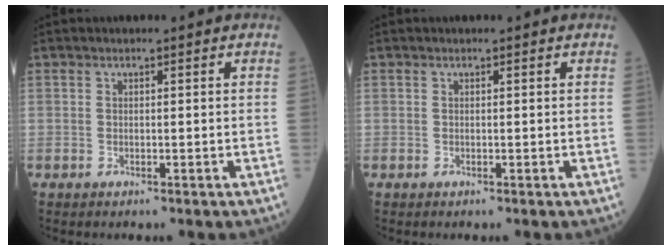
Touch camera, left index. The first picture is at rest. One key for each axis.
{"total": 0.0}